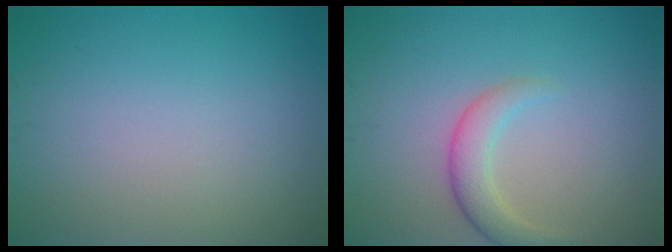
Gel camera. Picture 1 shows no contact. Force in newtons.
{"total": 2.7, "press": 2.7, "slide": 0.2}